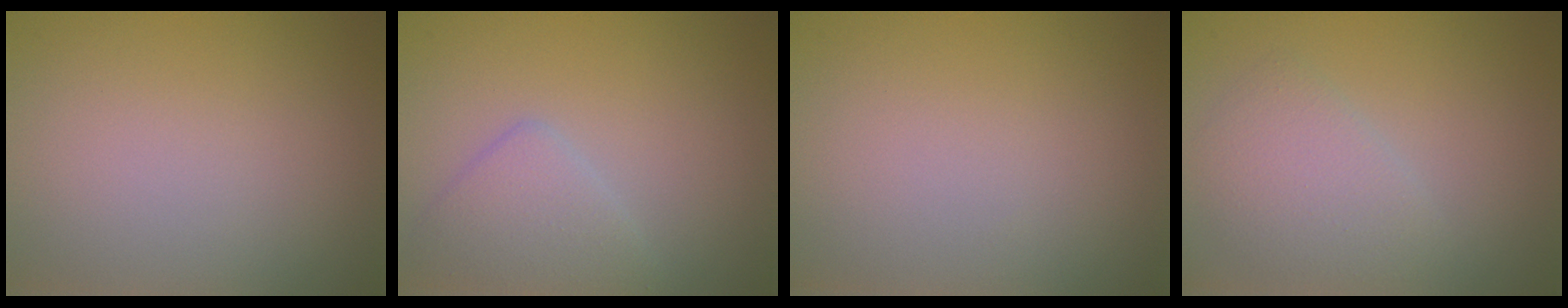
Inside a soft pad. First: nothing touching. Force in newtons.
{"total": 2.8, "press": 2.8, "slide": 0.1}
{"total": 0.0}
{"total": 2.9, "press": 2.9, "slide": 0.1}